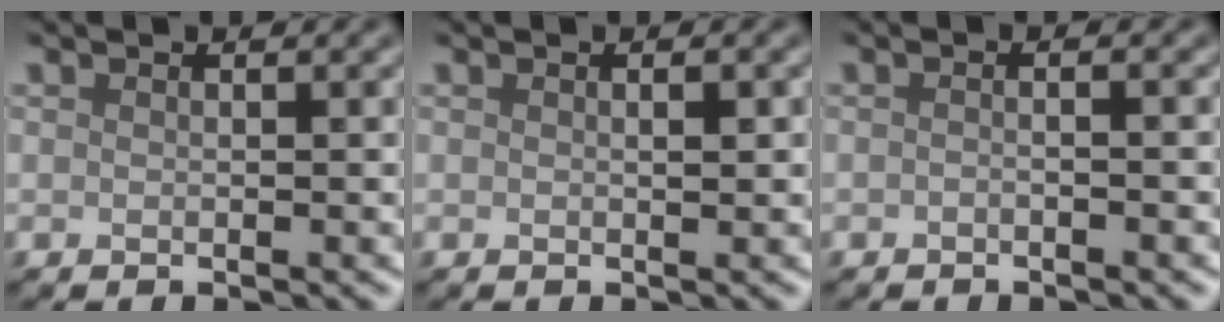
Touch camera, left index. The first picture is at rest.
{"total": 0.8, "force": [0.2, 0.1, 0.8], "torque": [-0.012, 0.000, 0.003]}
{"total": 1.1, "force": [-0.4, 0.3, 0.9], "torque": [-0.016, -0.006, -0.016]}